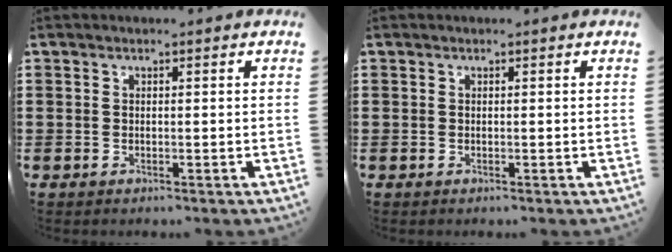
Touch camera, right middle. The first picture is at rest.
{"total": 0.0}